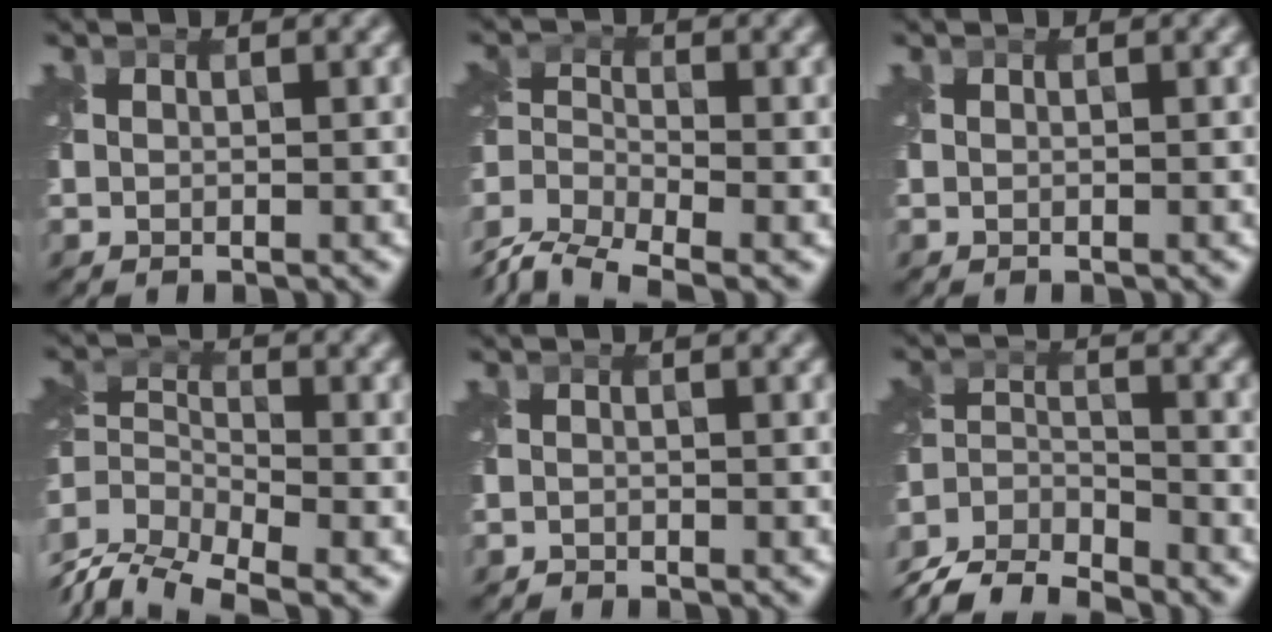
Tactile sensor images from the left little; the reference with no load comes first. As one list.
[{"total": 8.1, "force": [-6.5, 2.7, 3.8], "torque": [-0.075, -0.019, -0.128]}, {"total": 0.0}, {"total": 7.2, "force": [-4.0, 3.4, 4.9], "torque": [-0.092, -0.004, -0.089]}, {"total": 0.5, "force": [-0.5, 0.1, -0.1], "torque": [0.003, -0.003, -0.011]}, {"total": 7.5, "force": [-7.0, 1.8, 2.2], "torque": [-0.044, -0.013, -0.132]}]